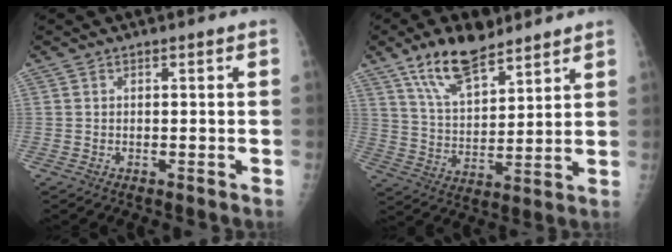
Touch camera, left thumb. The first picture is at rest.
{"total": 13.2, "force": [9.4, 5.4, 7.6], "torque": [-0.110, -0.047, 0.175]}